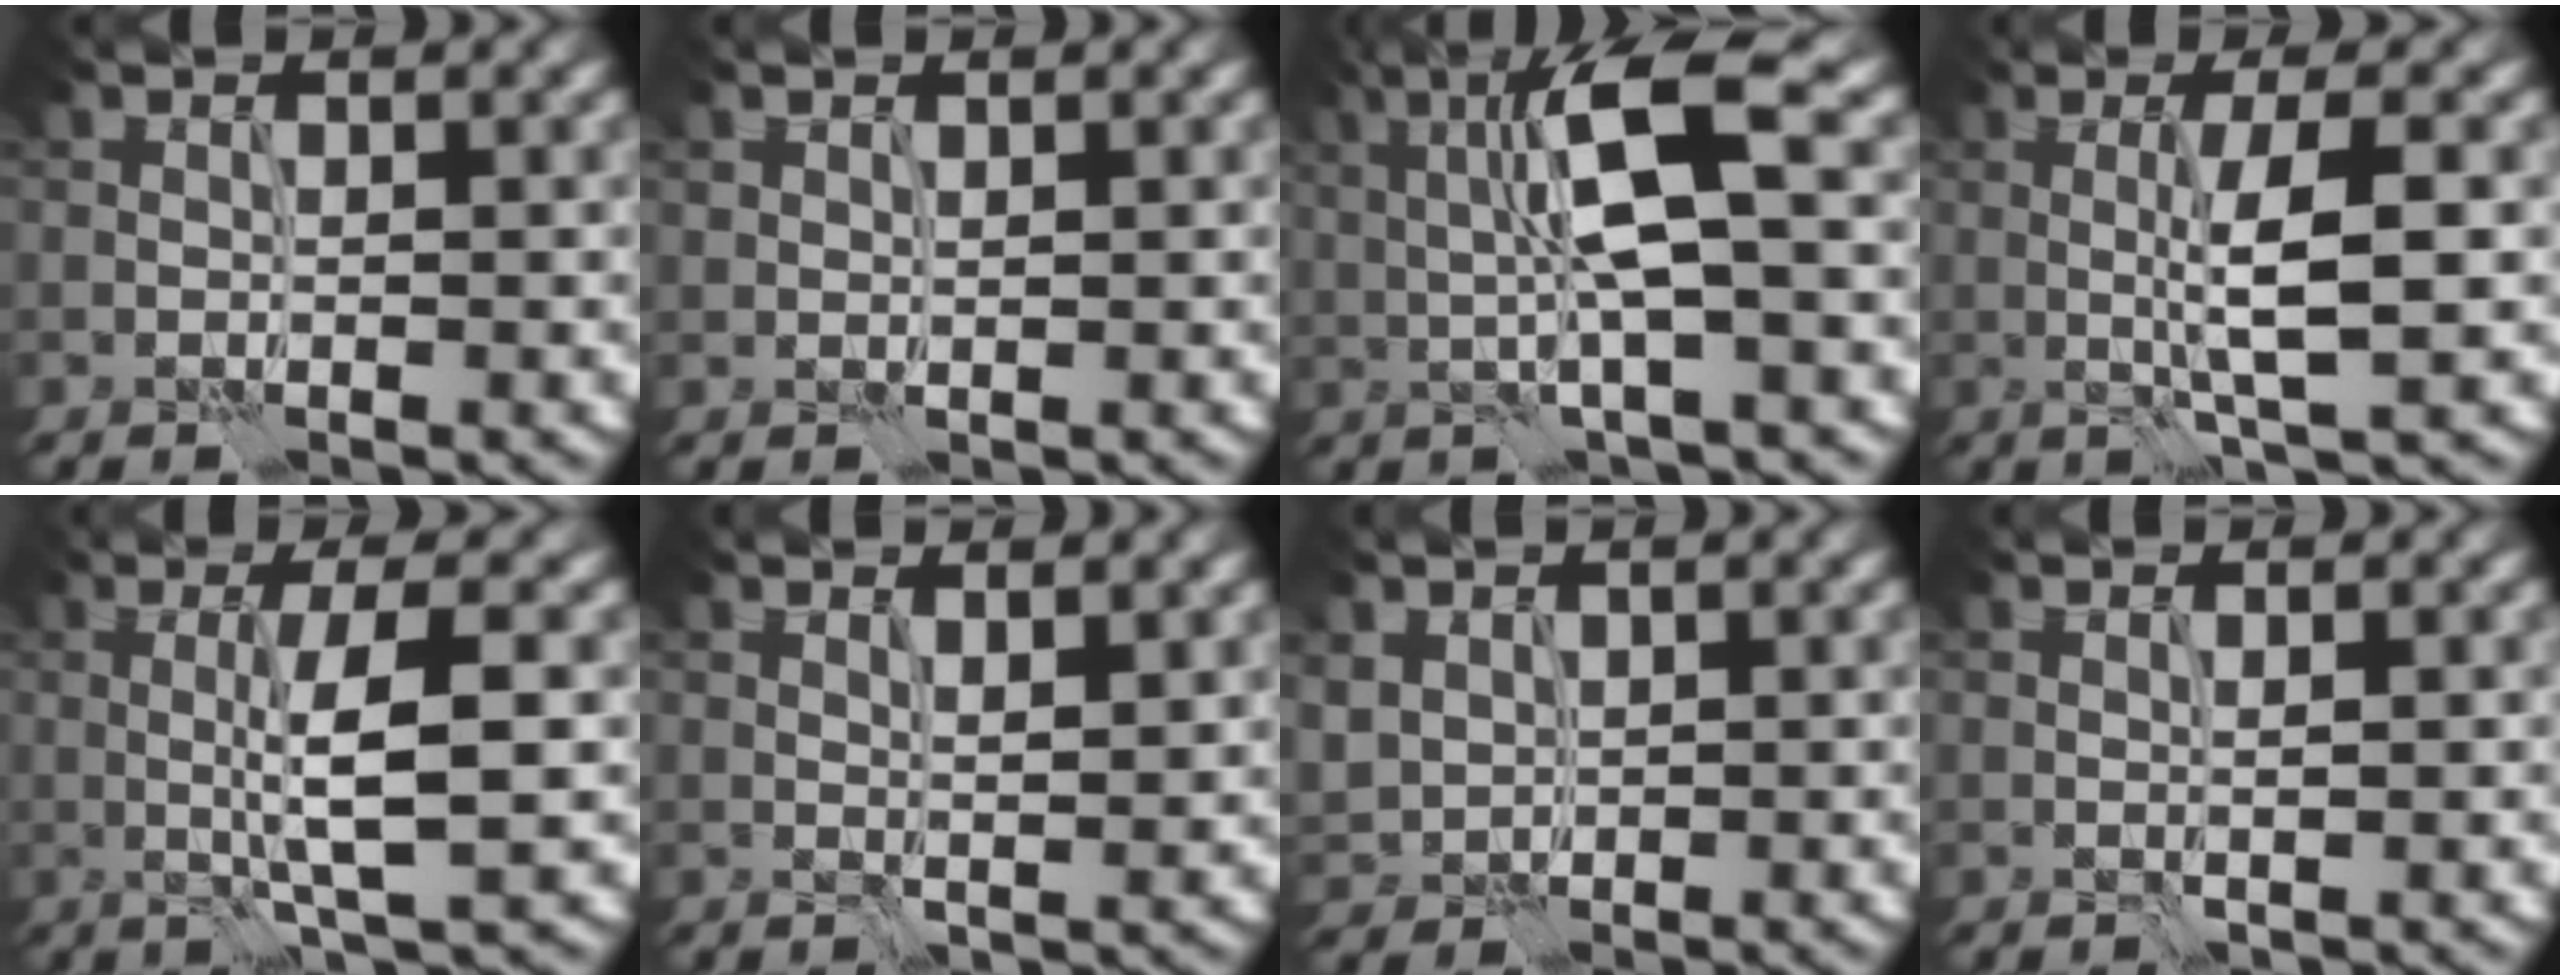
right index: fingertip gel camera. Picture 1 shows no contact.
{"total": 0.5, "force": [0.5, 0.0, 0.0], "torque": [-0.003, -0.001, 0.012]}
{"total": 7.0, "force": [0.9, 0.7, 6.9], "torque": [-0.130, 0.015, 0.013]}
{"total": 4.5, "force": [-0.1, 0.4, 4.5], "torque": [-0.081, 0.004, -0.004]}
{"total": 5.1, "force": [-0.2, 0.5, 5.1], "torque": [-0.091, 0.005, -0.004]}
{"total": 1.7, "force": [1.1, 0.1, 1.3], "torque": [-0.021, -0.003, 0.020]}
{"total": 1.9, "force": [1.1, 1.5, 0.5], "torque": [-0.022, -0.002, 0.024]}
{"total": 0.6, "force": [0.1, -0.2, 0.5], "torque": [-0.008, 0.001, 0.001]}